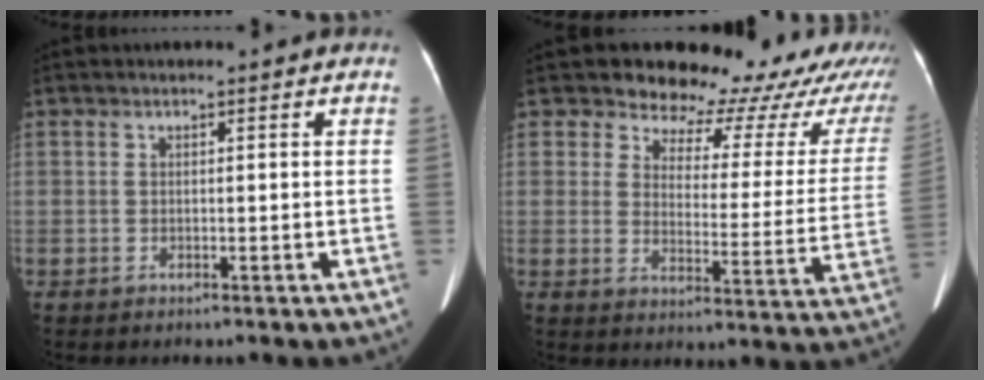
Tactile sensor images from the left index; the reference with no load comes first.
{"total": 20.7, "force": [18.9, 7.4, 3.6], "torque": [-0.007, -0.081, 0.186]}